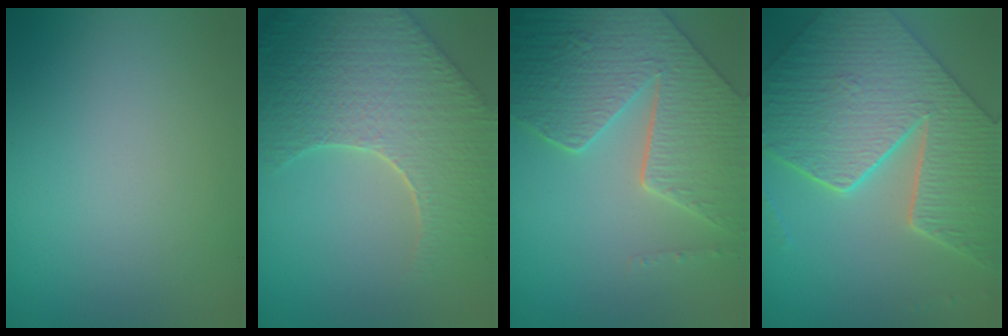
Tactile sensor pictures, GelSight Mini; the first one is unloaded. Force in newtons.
{"total": 9.0, "press": 6.3, "slide": 6.4}
{"total": 8.3, "press": 6.1, "slide": 5.6}
{"total": 9.0, "press": 7.2, "slide": 5.3}